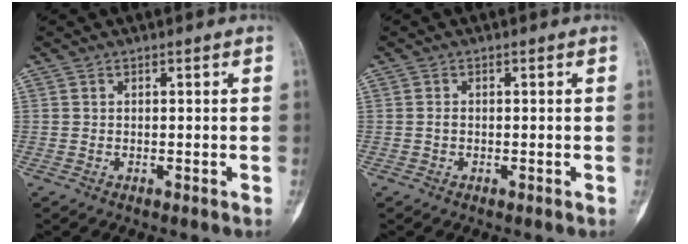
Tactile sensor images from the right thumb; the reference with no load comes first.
{"total": 0.7, "force": [-0.2, 0.5, 0.4], "torque": [-0.004, 0.002, -0.007]}